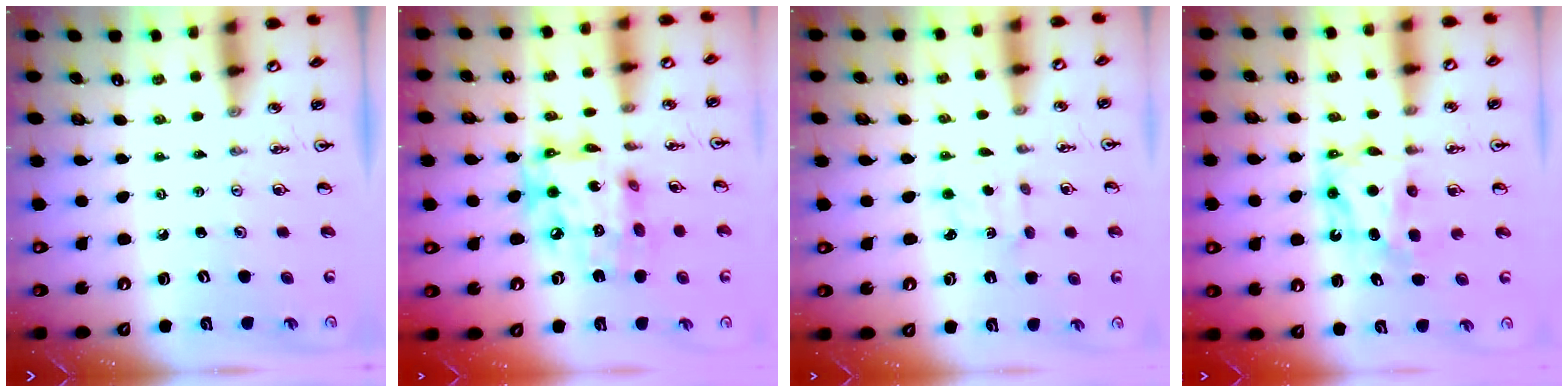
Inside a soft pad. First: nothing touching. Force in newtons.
{"total": 15.1, "press": 15.1, "slide": 1.3}
{"total": 1.7, "press": 1.5, "slide": 0.7}
{"total": 6.4, "press": 6.4, "slide": 0.2}